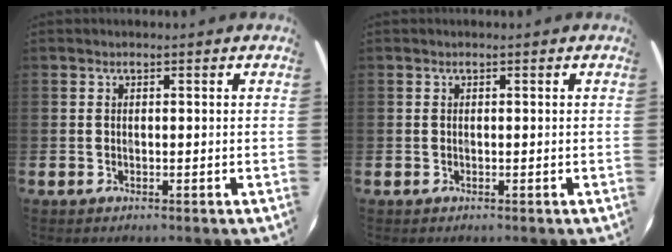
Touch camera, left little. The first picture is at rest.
{"total": 0.0}